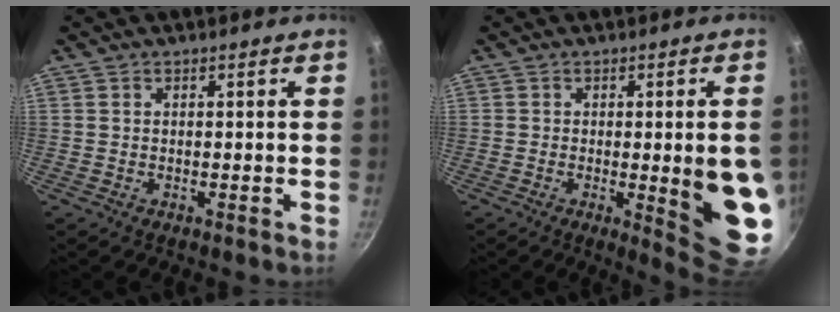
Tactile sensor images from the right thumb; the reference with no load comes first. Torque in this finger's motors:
{"motor_torque": [2.53, 2.48, 2.17, -0.29, 0.11]}